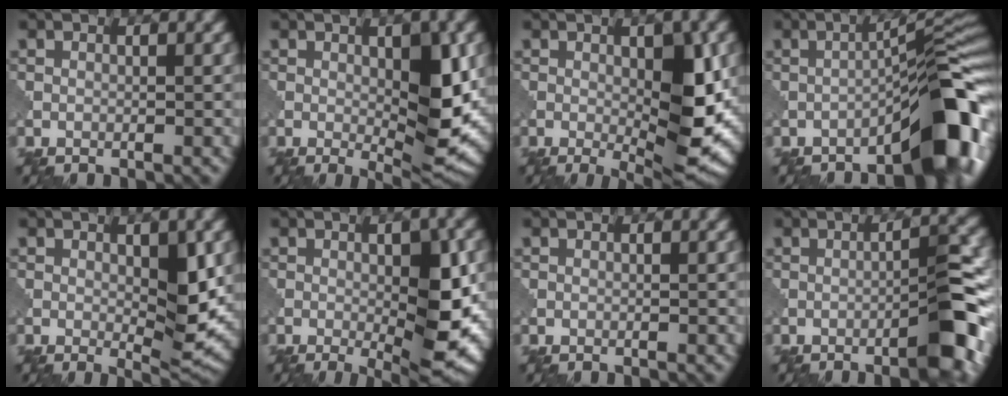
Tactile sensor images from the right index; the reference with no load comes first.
{"total": 8.7, "force": [0.3, 2.5, 8.3], "torque": [-0.118, -0.008, 0.015]}
{"total": 9.4, "force": [-0.4, 2.8, 8.9], "torque": [-0.130, -0.010, 0.003]}
{"total": 8.9, "force": [-5.1, 1.6, 7.0], "torque": [-0.087, 0.023, -0.075]}
{"total": 5.7, "force": [0.5, 1.6, 5.4], "torque": [-0.079, -0.012, 0.018]}
{"total": 8.6, "force": [-1.0, 2.4, 8.3], "torque": [-0.122, -0.007, -0.007]}
{"total": 0.0}
{"total": 5.7, "force": [-2.7, 0.9, 5.0], "torque": [-0.062, 0.017, -0.042]}